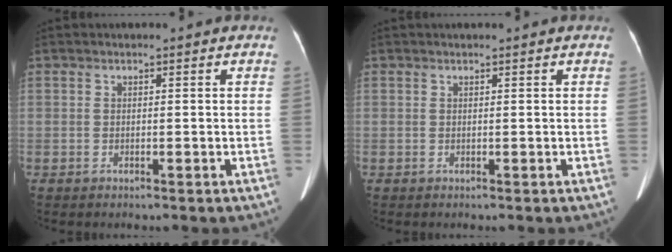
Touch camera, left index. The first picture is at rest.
{"total": 0.6, "force": [0.6, 0.0, 0.3], "torque": [-0.003, 0.014, 0.012]}